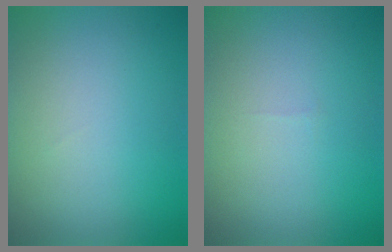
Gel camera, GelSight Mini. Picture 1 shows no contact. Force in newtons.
{"total": 0.0}